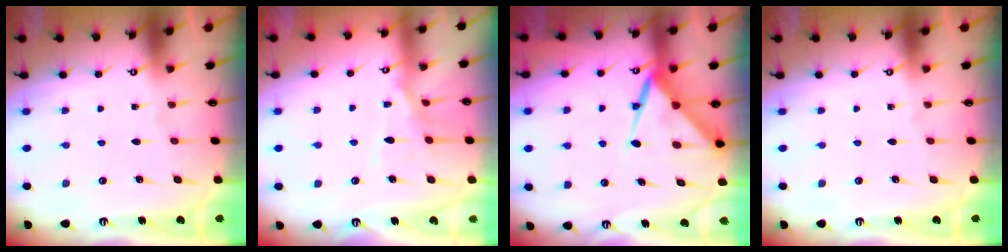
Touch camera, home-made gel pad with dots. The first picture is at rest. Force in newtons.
{"total": 9.6, "press": 9.6, "slide": 0.9}
{"total": 10.2, "press": 10.1, "slide": 1.1}
{"total": 0.0}